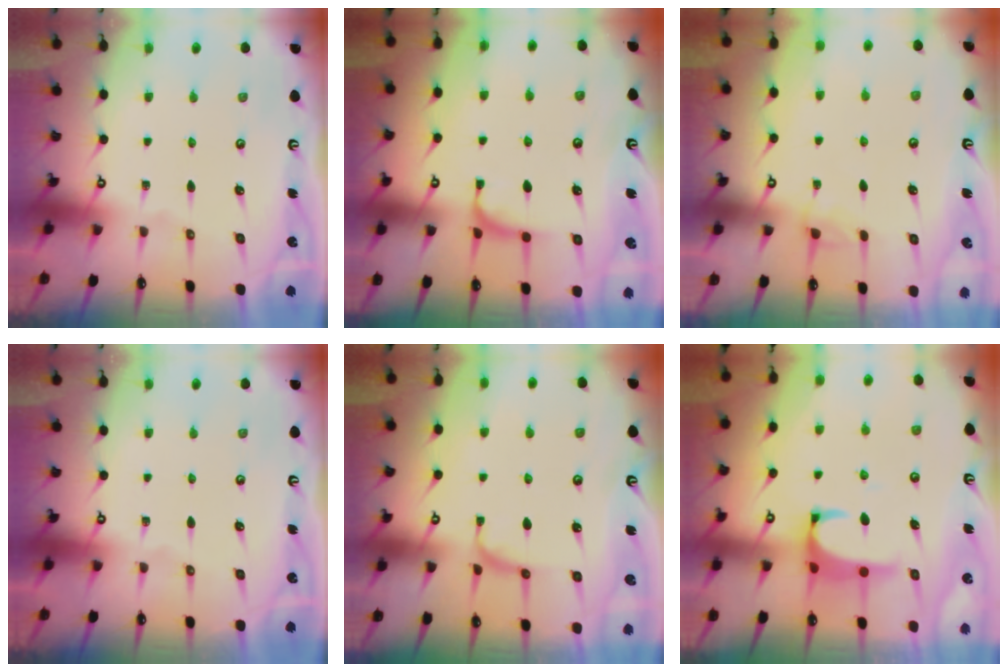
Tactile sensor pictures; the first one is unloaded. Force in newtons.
{"total": 0.0}
{"total": 1.3, "press": 1.2, "slide": 0.5}
{"total": 0.0}
{"total": 0.9, "press": 0.2, "slide": 0.9}
{"total": 1.5, "press": 1.4, "slide": 0.5}